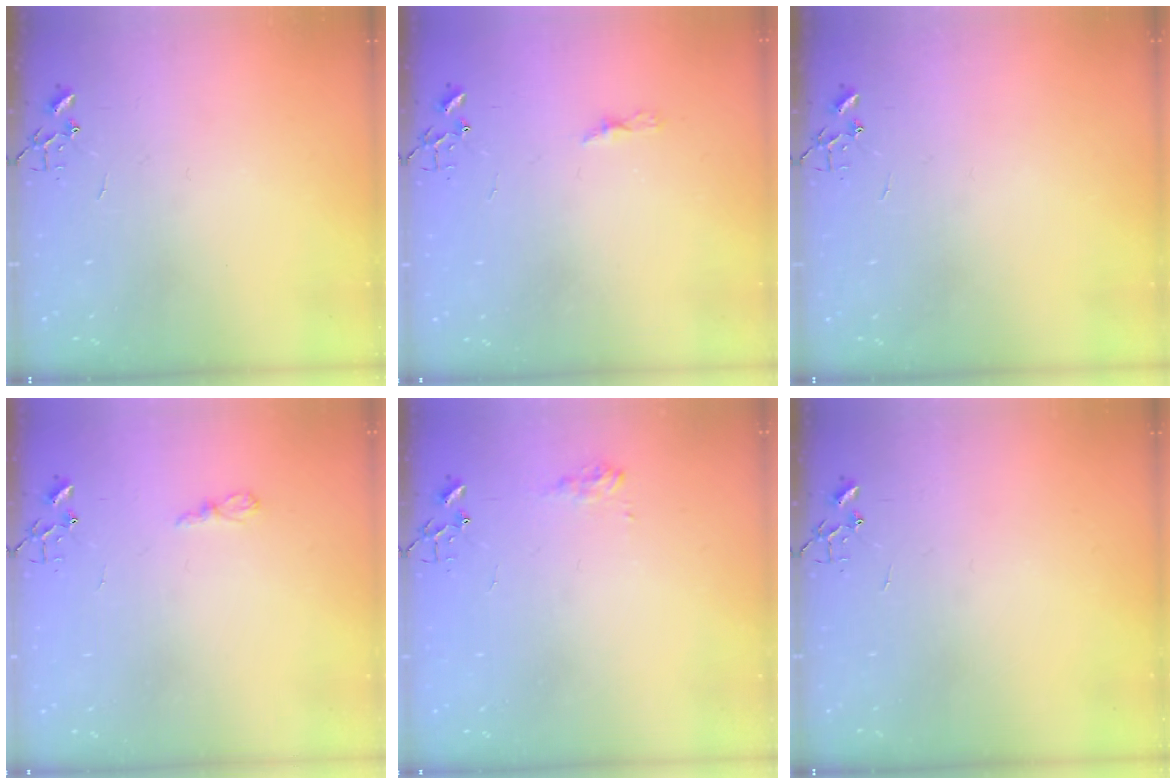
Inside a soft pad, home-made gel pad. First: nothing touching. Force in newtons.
{"total": 3.9, "press": 3.9, "slide": 0.5}
{"total": 0.0}
{"total": 5.7, "press": 5.7, "slide": 0.3}
{"total": 7.7, "press": 7.7, "slide": 0.4}
{"total": 0.0}